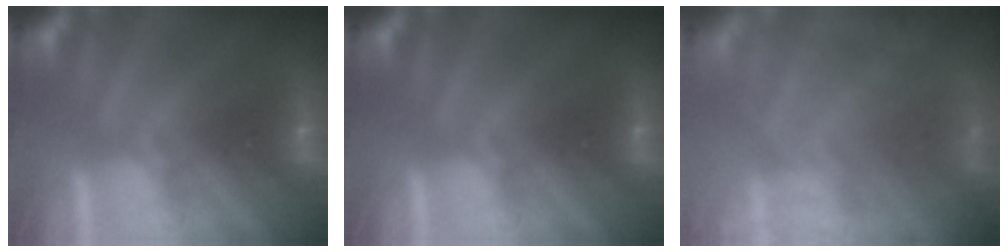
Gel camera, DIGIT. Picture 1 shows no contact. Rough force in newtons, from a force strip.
{"total": 0.0}
{"total": 11.4}